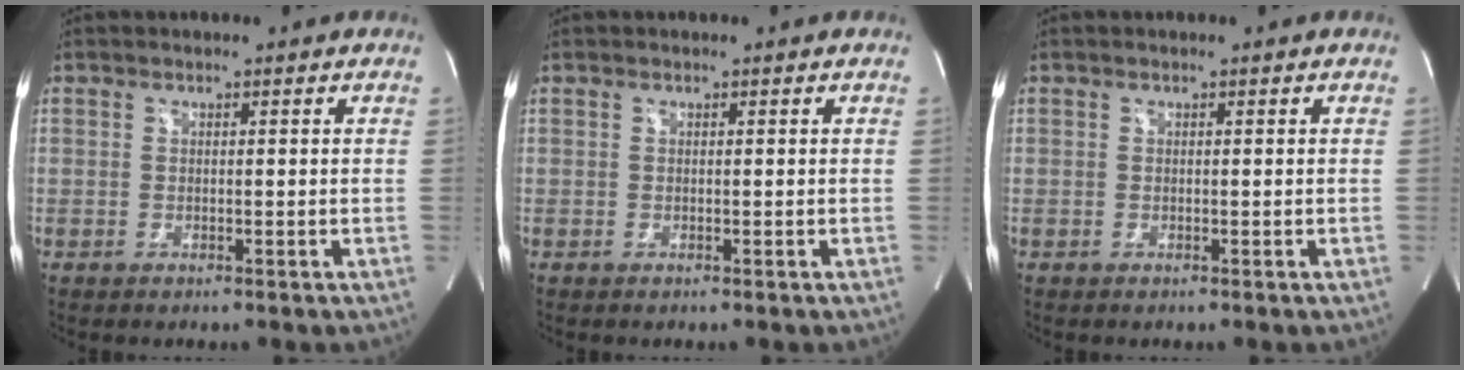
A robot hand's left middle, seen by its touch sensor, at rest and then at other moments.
{"total": 0.0}
{"total": 0.0}